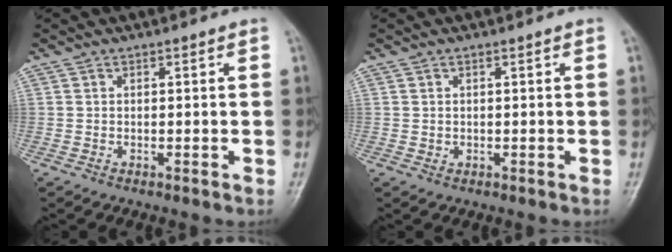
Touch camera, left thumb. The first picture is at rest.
{"total": 0.6, "force": [0.1, 0.6, 0.3], "torque": [0.000, 0.000, 0.002]}